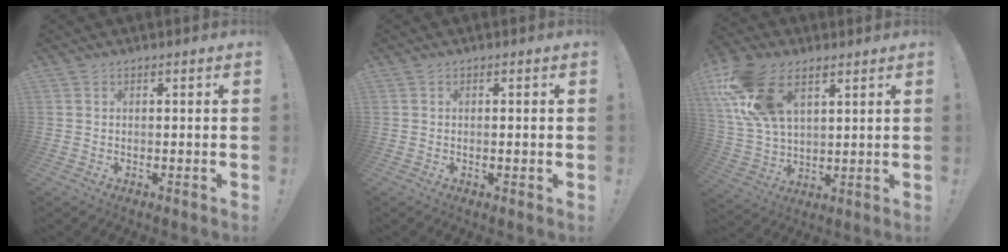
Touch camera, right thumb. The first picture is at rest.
{"total": 0.6, "force": [-0.2, 0.1, 0.6], "torque": [-0.008, -0.002, -0.004]}
{"total": 16.7, "force": [8.1, 10.0, 10.7], "torque": [-0.214, -0.026, 0.154]}